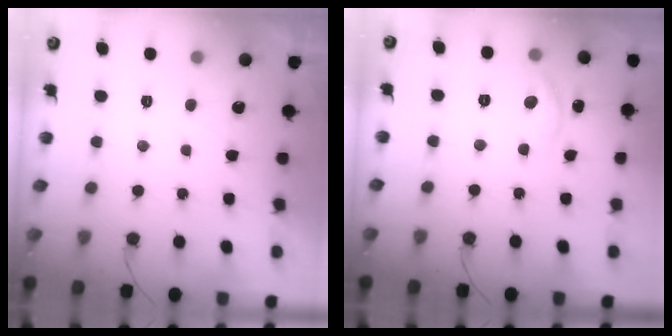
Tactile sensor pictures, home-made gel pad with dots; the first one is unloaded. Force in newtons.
{"total": 6.5, "press": 6.5, "slide": 0.7}